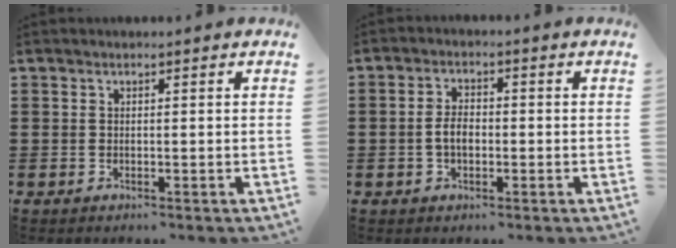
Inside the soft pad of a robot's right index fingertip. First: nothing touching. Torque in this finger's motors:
{"motor_torque": [0.82, -0.51, 0.43, 0.10]}